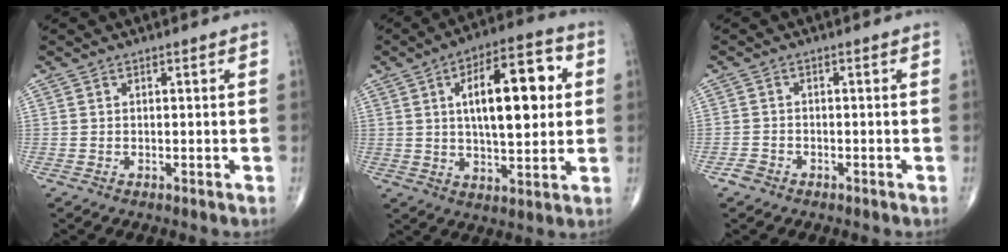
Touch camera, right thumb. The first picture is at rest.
{"total": 17.3, "force": [3.5, 7.1, 15.4], "torque": [-0.210, 0.010, 0.050]}
{"total": 1.7, "force": [-1.2, 1.2, 0.4], "torque": [-0.010, 0.007, -0.025]}